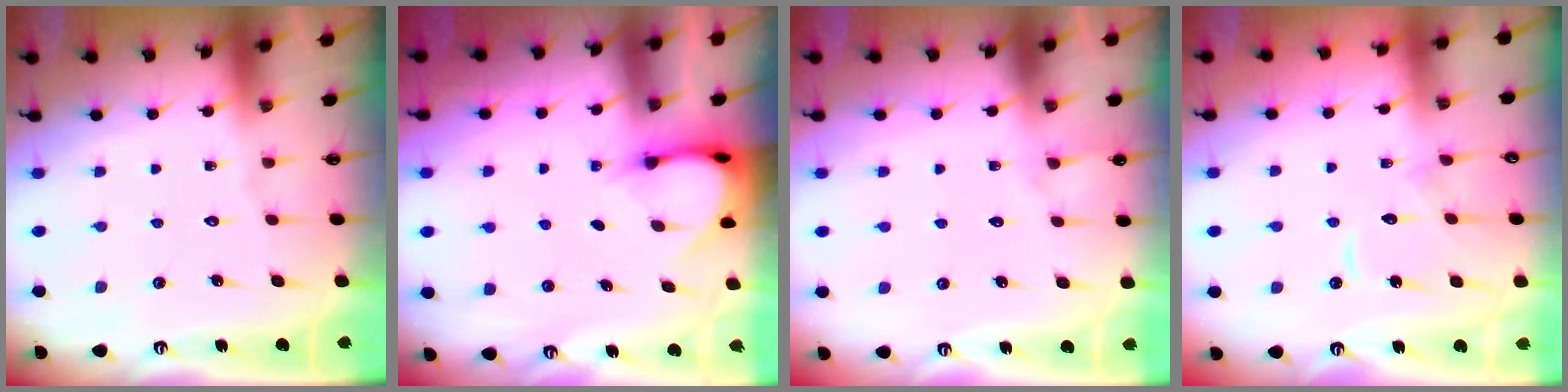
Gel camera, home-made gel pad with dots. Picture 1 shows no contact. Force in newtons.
{"total": 3.7, "press": 3.7, "slide": 0.3}
{"total": 3.9, "press": 3.8, "slide": 0.4}
{"total": 9.4, "press": 9.3, "slide": 1.0}